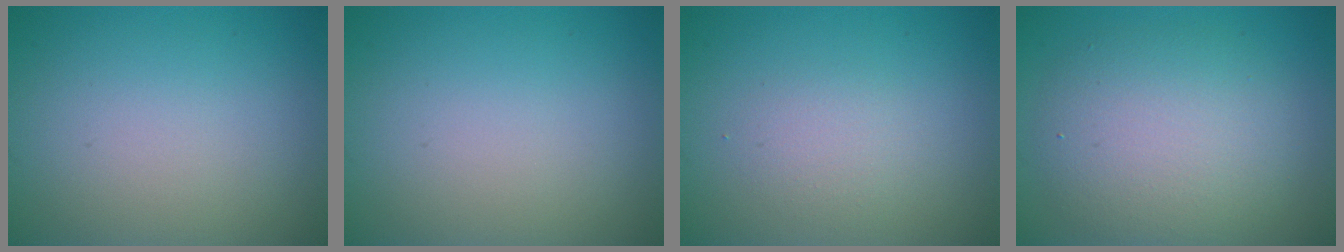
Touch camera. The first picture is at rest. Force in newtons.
{"total": 0.0}
{"total": 1.6, "press": 1.6, "slide": 0.0}
{"total": 5.9, "press": 5.9, "slide": 0.6}